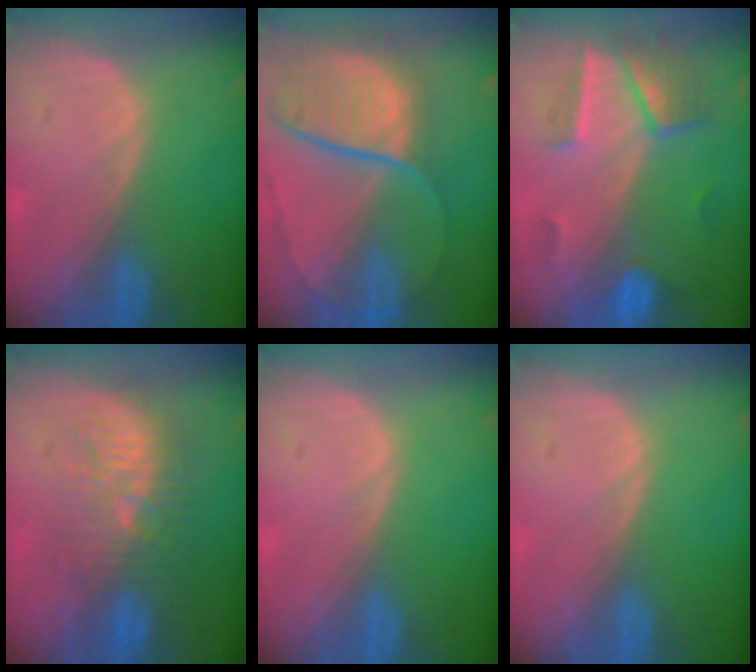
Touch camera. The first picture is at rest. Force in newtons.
{"total": 11.0, "press": 9.2, "slide": 6.1}
{"total": 7.2, "press": 6.4, "slide": 3.4}
{"total": 9.5, "press": 9.1, "slide": 2.8}
{"total": 0.0}
{"total": 0.0}